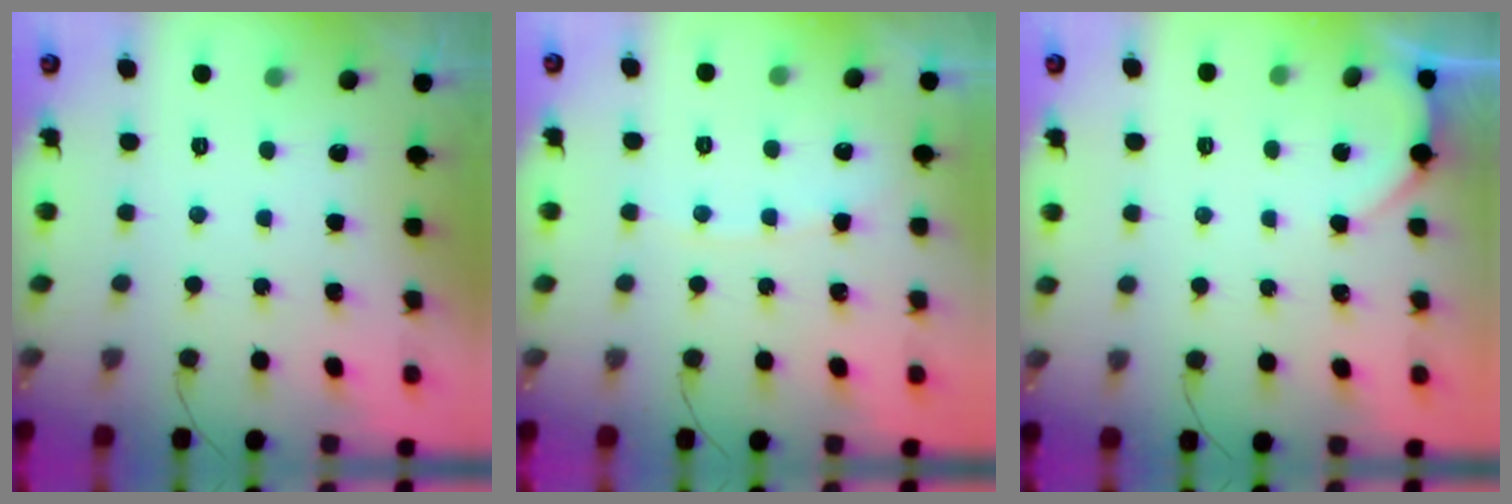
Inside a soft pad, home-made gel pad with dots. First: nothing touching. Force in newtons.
{"total": 4.5, "press": 4.5, "slide": 0.6}
{"total": 2.1, "press": 2.1, "slide": 0.2}